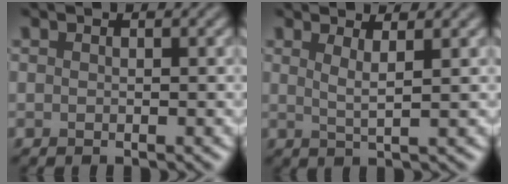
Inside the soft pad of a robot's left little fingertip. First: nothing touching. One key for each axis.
{"total": 2.1, "fx": 1.0, "fy": 0.5, "fz": 1.7, "tx": -0.027, "ty": -0.004, "tz": 0.014}